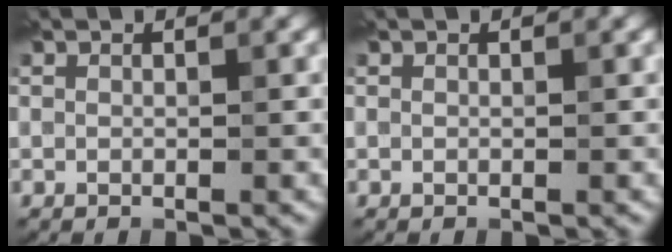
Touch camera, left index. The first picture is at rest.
{"total": 0.0}